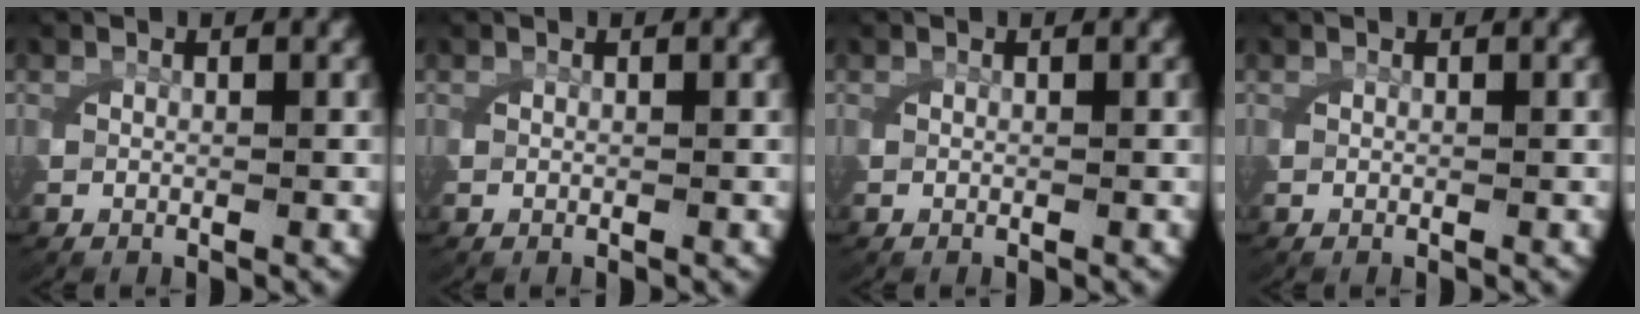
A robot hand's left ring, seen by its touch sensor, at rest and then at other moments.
{"total": 0.0}
{"total": 0.0}
{"total": 0.0}